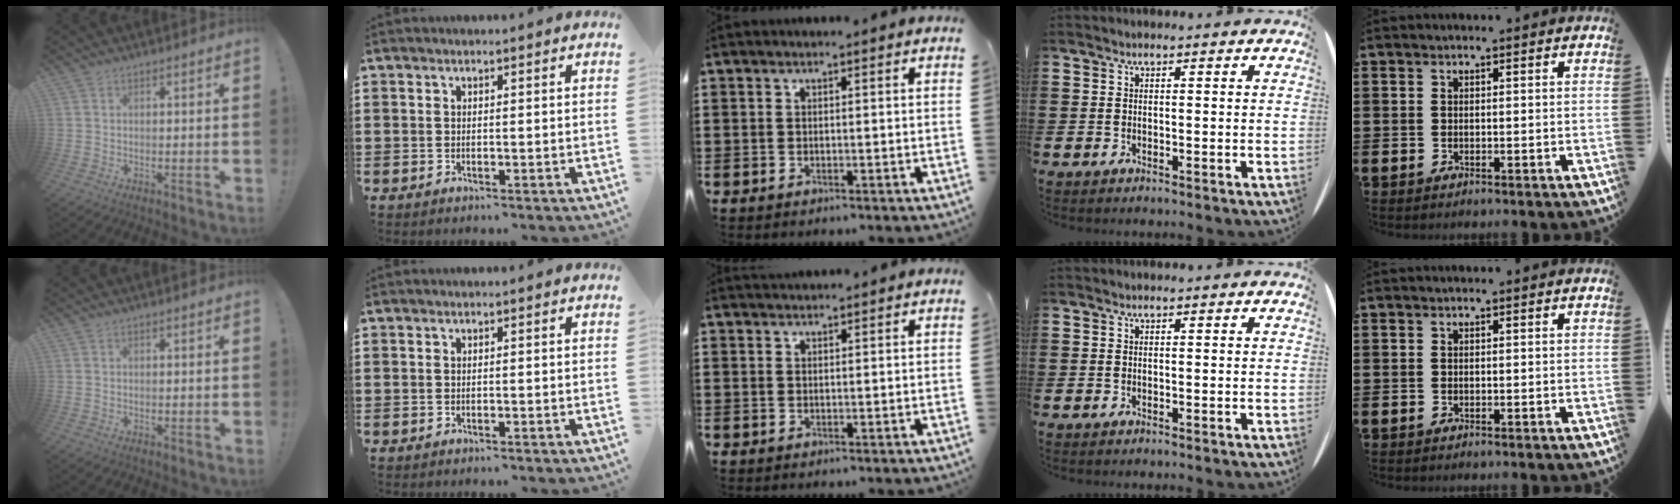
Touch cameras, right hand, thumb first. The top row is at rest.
{"middle": {"total": 0.8, "force": [0.8, 0.3, -0.1], "torque": [0.000, 0.001, 0.016]}}